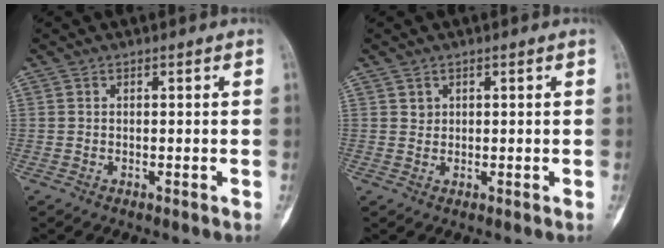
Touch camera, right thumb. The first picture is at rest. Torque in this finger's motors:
{"motor_torque": [0.15, 0.00, 0.26, 0.05, -0.02]}